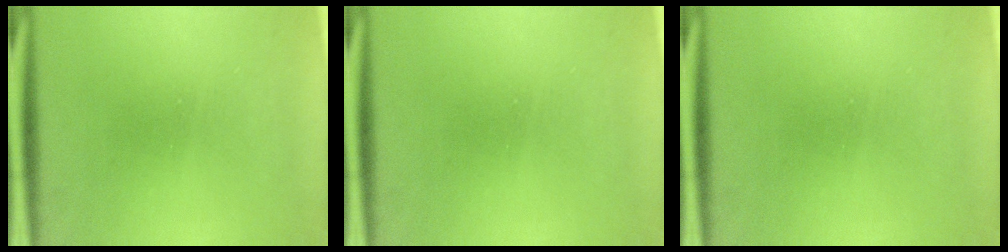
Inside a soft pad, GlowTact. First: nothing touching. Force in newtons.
{"total": 0.0}
{"total": 0.0}